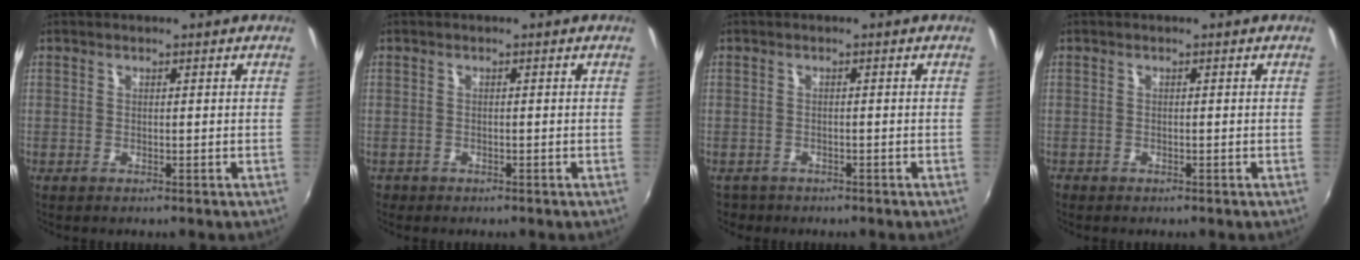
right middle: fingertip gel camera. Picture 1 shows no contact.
{"total": 1.3, "force": [-0.8, 1.0, 0.2], "torque": [-0.009, -0.003, -0.013]}
{"total": 2.7, "force": [-1.9, 1.9, 0.5], "torque": [-0.016, -0.006, -0.028]}
{"total": 0.9, "force": [-0.7, 0.5, 0.1], "torque": [-0.006, -0.002, -0.013]}